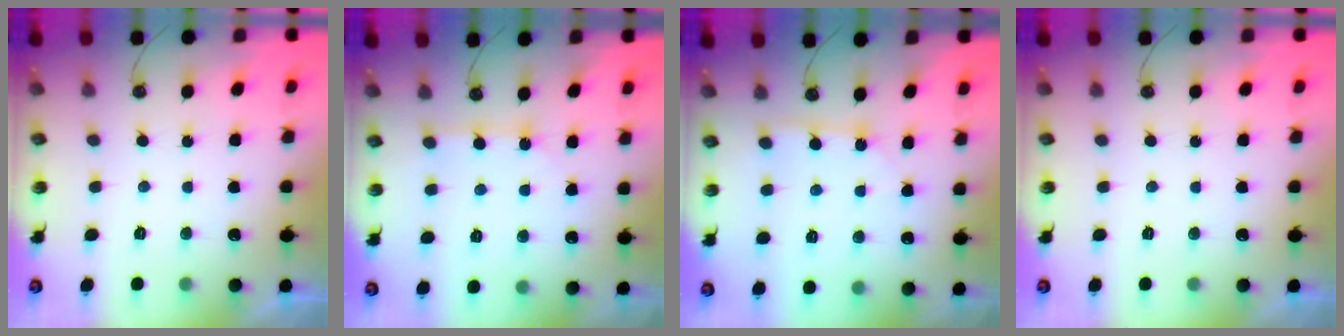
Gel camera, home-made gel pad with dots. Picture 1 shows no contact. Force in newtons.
{"total": 2.5, "press": 2.5, "slide": 0.3}
{"total": 3.3, "press": 3.3, "slide": 0.3}
{"total": 0.0}